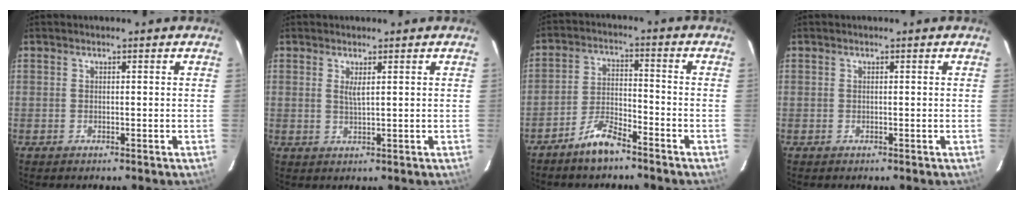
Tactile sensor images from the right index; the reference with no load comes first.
{"total": 1.8, "force": [0.7, 0.2, 1.6], "torque": [-0.029, -0.002, 0.012]}
{"total": 6.6, "force": [-5.5, 1.6, 3.3], "torque": [-0.076, 0.008, -0.103]}
{"total": 0.0}